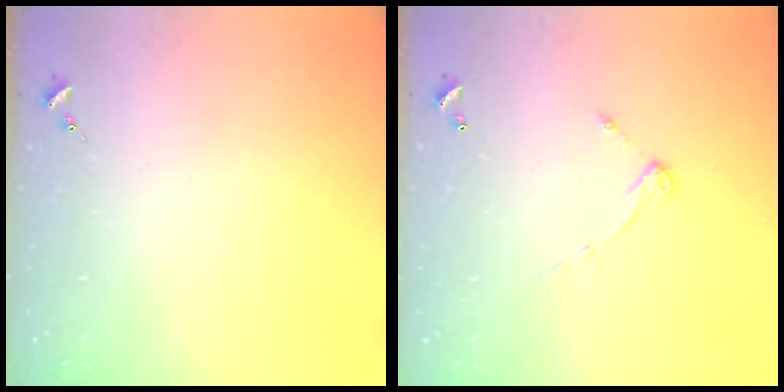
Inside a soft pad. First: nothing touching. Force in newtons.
{"total": 6.2, "press": 6.2, "slide": 0.3}